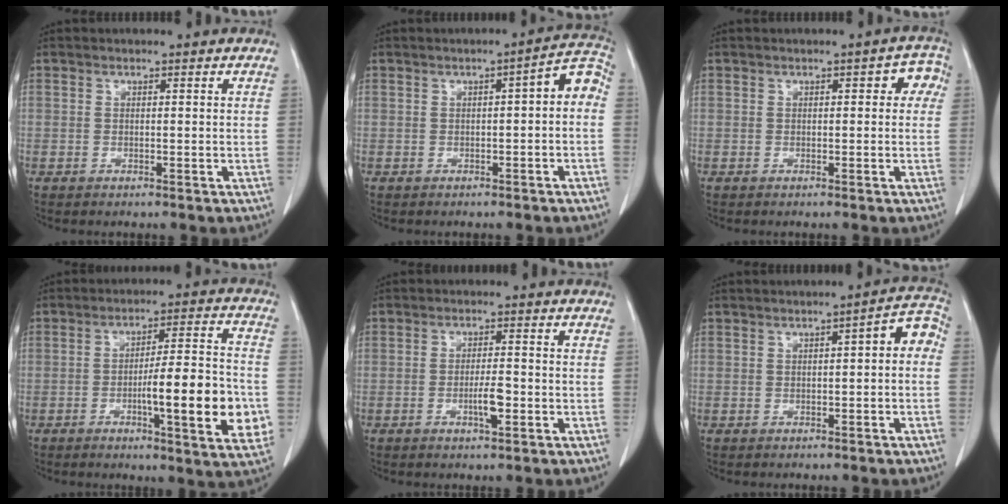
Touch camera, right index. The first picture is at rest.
{"total": 4.9, "force": [-0.4, 1.3, 4.7], "torque": [-0.053, 0.029, -0.011]}
{"total": 3.3, "force": [0.5, 1.8, 2.7], "torque": [-0.019, 0.025, 0.000]}
{"total": 14.6, "force": [-3.6, 1.7, 14.1], "torque": [-0.193, 0.001, -0.051]}
{"total": 3.5, "force": [-1.2, 0.5, 3.3], "torque": [-0.058, 0.000, -0.020]}
{"total": 4.4, "force": [-0.1, 1.4, 4.2], "torque": [-0.046, 0.029, -0.008]}